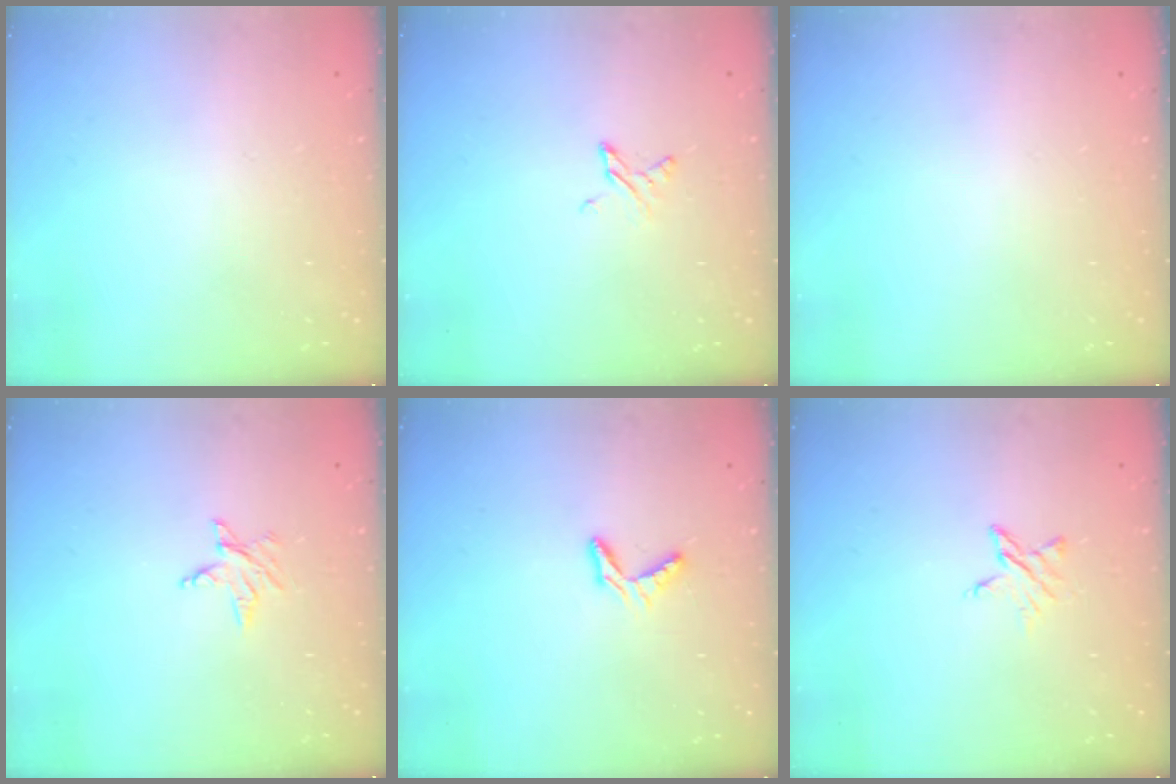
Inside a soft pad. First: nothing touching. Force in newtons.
{"total": 3.8, "press": 3.7, "slide": 0.4}
{"total": 0.0}
{"total": 3.2, "press": 3.2, "slide": 0.4}
{"total": 4.6, "press": 4.5, "slide": 0.3}
{"total": 3.7, "press": 3.7, "slide": 0.4}